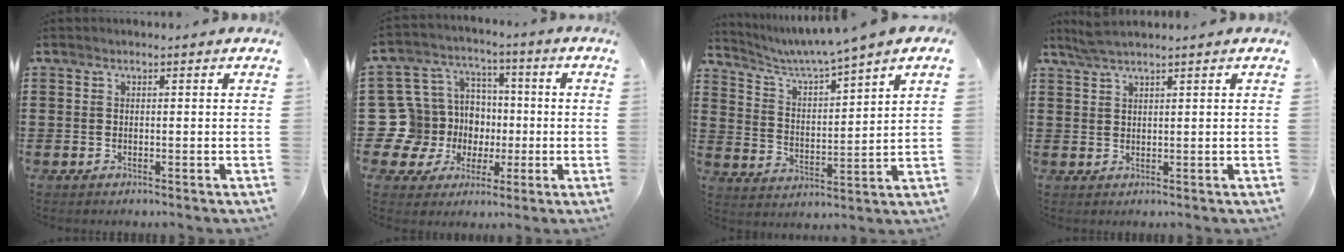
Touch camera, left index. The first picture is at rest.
{"total": 12.5, "force": [-1.6, 12.1, 2.4], "torque": [-0.130, 0.000, -0.008]}
{"total": 4.6, "force": [4.1, -1.1, 1.6], "torque": [-0.052, -0.036, 0.062]}
{"total": 2.4, "force": [2.0, 0.1, 1.3], "torque": [-0.029, 0.003, 0.039]}